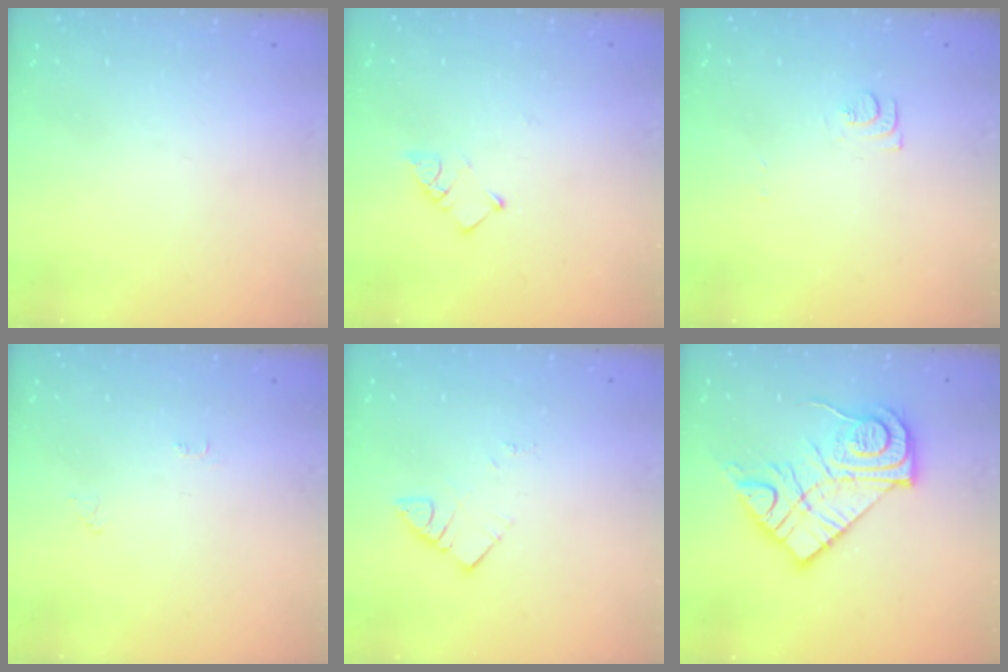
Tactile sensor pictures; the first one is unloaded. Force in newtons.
{"total": 2.9, "press": 2.9, "slide": 0.2}
{"total": 7.1, "press": 7.1, "slide": 0.7}
{"total": 2.5, "press": 2.5, "slide": 0.4}
{"total": 3.5, "press": 3.5, "slide": 0.1}
{"total": 17.7, "press": 17.6, "slide": 1.1}